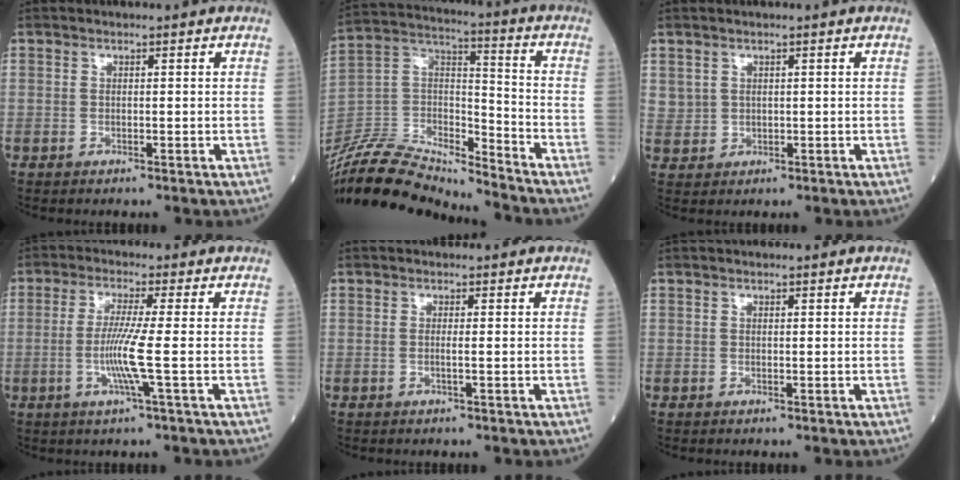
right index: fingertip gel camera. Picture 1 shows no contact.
{"total": 19.6, "force": [-18.8, 1.9, 4.9], "torque": [-0.094, 0.031, -0.339]}
{"total": 2.9, "force": [1.3, 2.6, 0.6], "torque": [-0.007, 0.004, 0.033]}
{"total": 6.3, "force": [-1.2, -1.0, 6.1], "torque": [-0.126, -0.011, -0.029]}
{"total": 0.9, "force": [-0.2, -0.2, 0.9], "torque": [-0.020, -0.001, -0.005]}
{"total": 0.0}